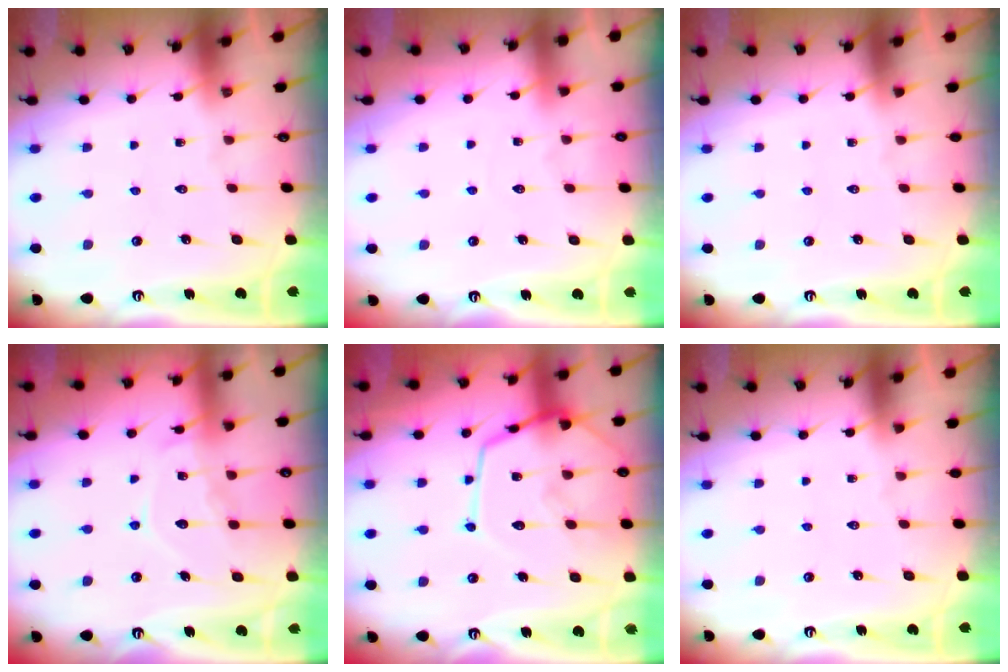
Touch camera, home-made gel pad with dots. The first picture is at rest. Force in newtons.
{"total": 2.7, "press": 2.7, "slide": 0.3}
{"total": 0.0}
{"total": 12.1, "press": 12.0, "slide": 1.0}
{"total": 15.1, "press": 15.0, "slide": 1.6}
{"total": 0.0}